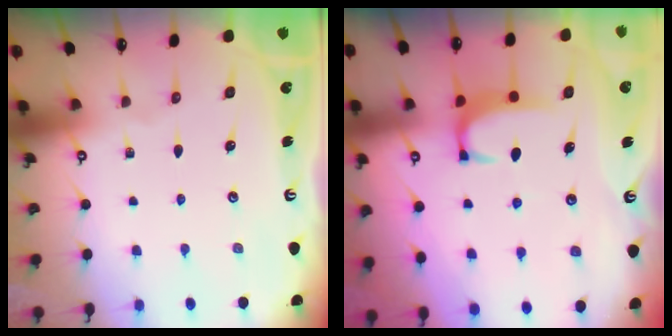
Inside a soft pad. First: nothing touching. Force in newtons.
{"total": 2.0, "press": 1.9, "slide": 0.5}